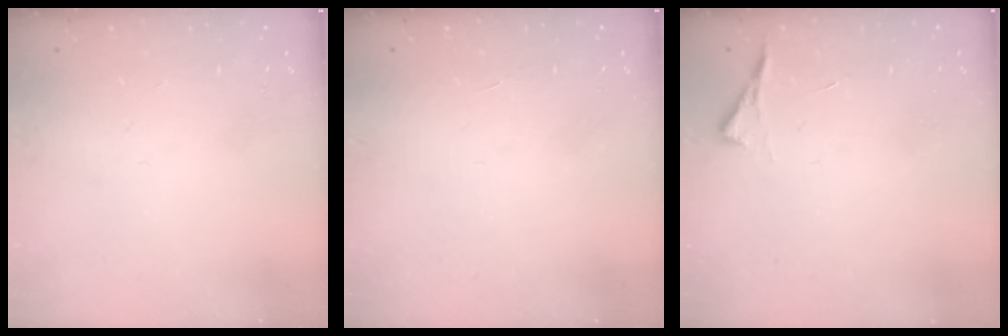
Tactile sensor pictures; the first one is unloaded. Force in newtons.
{"total": 1.7, "press": 1.7, "slide": 0.1}
{"total": 3.6, "press": 3.6, "slide": 0.5}